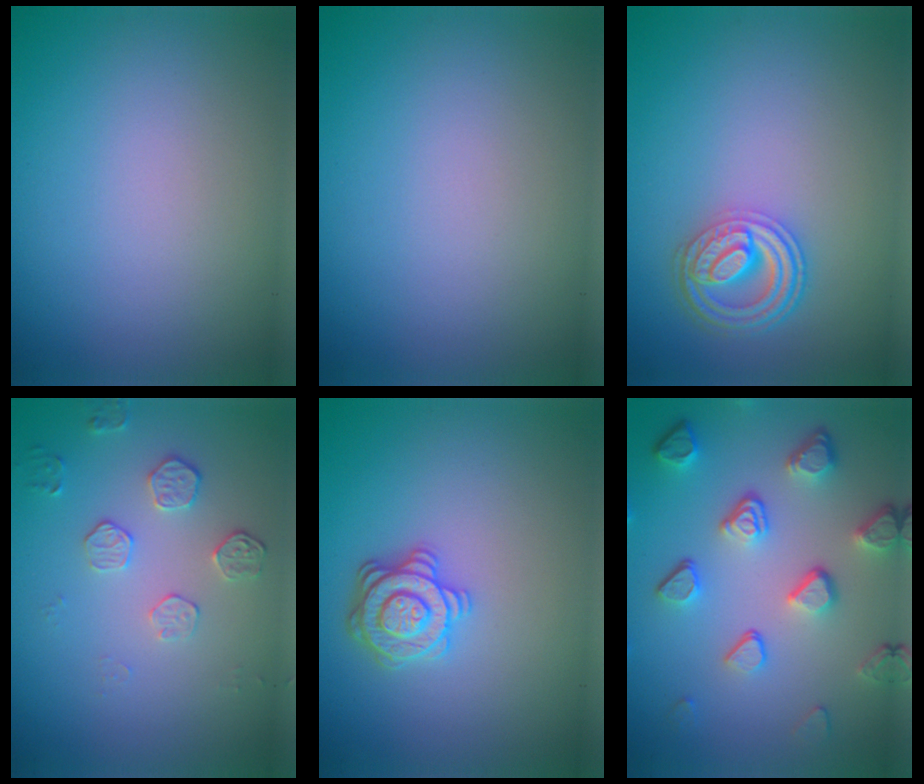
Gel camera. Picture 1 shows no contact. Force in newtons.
{"total": 0.0}
{"total": 4.5, "press": 3.6, "slide": 2.7}
{"total": 1.9, "press": 1.3, "slide": 1.3}
{"total": 3.1, "press": 3.0, "slide": 0.9}
{"total": 5.1, "press": 3.8, "slide": 3.4}